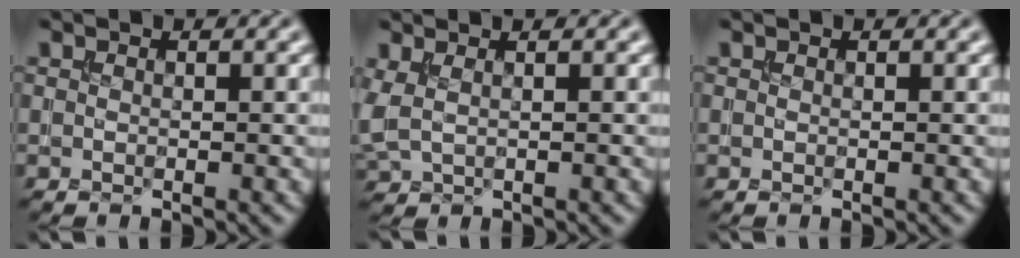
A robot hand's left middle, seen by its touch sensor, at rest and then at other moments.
{"total": 1.9, "force": [0.8, 1.0, 1.5], "torque": [-0.043, 0.004, 0.022]}
{"total": 0.0}